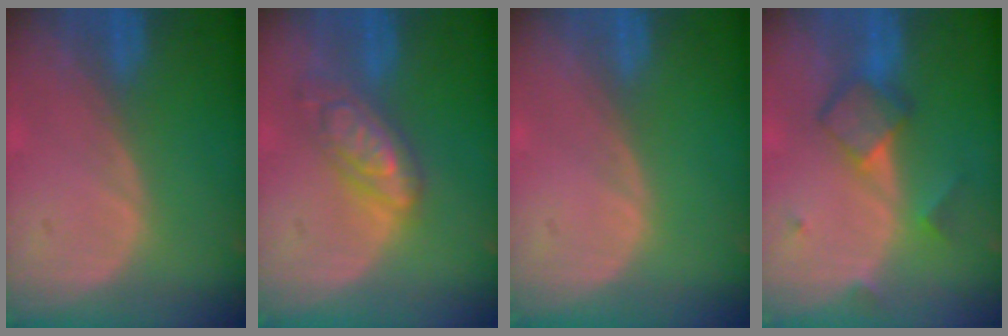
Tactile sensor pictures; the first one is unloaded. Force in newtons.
{"total": 6.4, "press": 6.4, "slide": 0.5}
{"total": 0.0}
{"total": 5.5, "press": 5.4, "slide": 1.0}